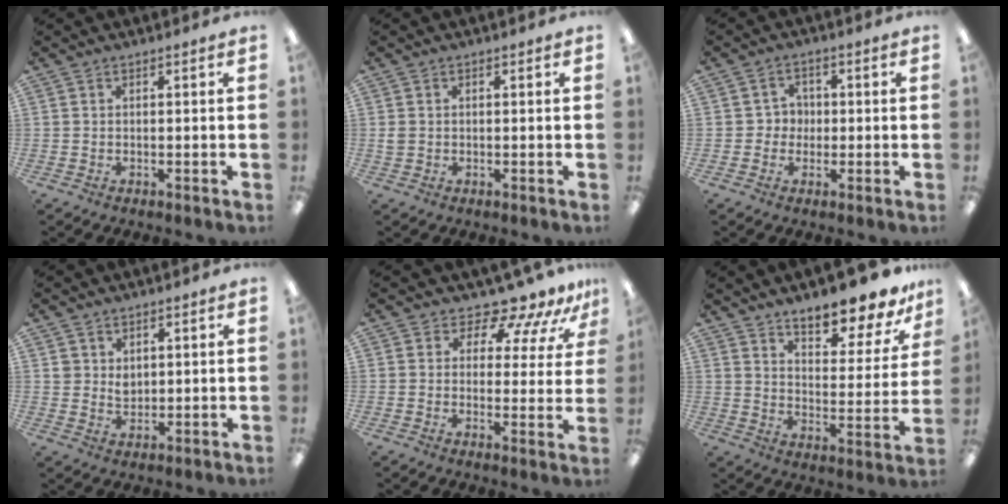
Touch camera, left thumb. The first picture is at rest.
{"total": 1.3, "force": [0.1, 1.2, 0.5], "torque": [-0.010, 0.005, 0.001]}
{"total": 3.8, "force": [-0.4, 3.7, 0.8], "torque": [-0.024, 0.012, -0.010]}
{"total": 3.2, "force": [1.7, 2.6, 0.7], "torque": [-0.006, -0.003, 0.030]}
{"total": 10.0, "force": [8.9, 3.2, 3.3], "torque": [-0.049, -0.078, 0.158]}
{"total": 12.1, "force": [10.8, 2.6, 4.7], "torque": [-0.057, -0.086, 0.186]}